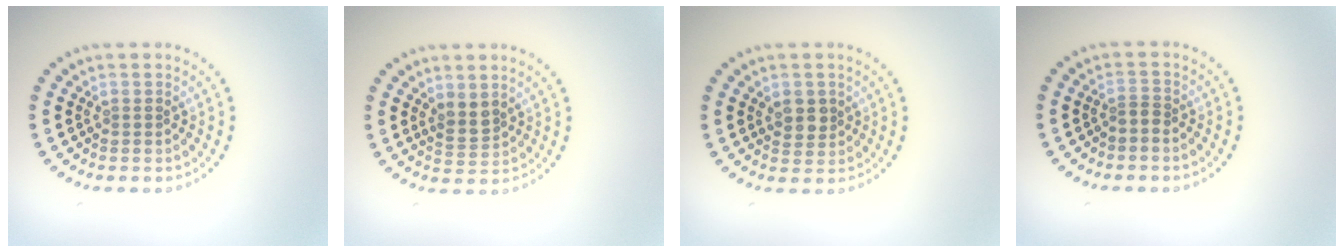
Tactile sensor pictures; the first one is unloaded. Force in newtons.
{"total": 1.7, "press": 1.5, "slide": 0.9}
{"total": 2.1, "press": 2.0, "slide": 0.6}
{"total": 0.8, "press": 0.6, "slide": 0.6}